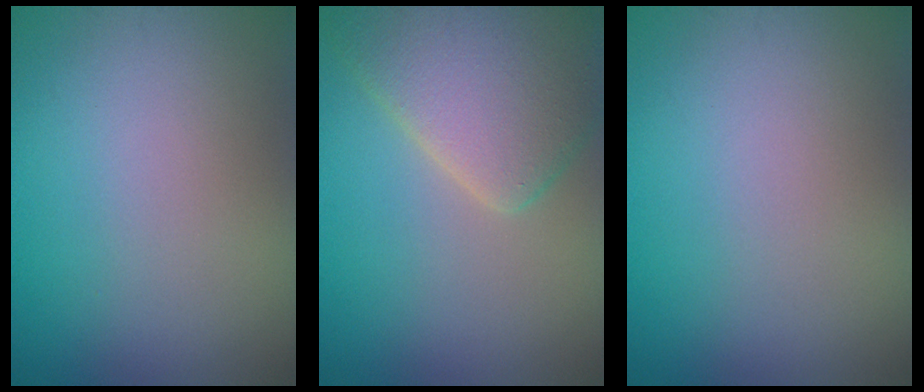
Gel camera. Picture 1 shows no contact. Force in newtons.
{"total": 6.5, "press": 6.5, "slide": 0.6}
{"total": 0.0}